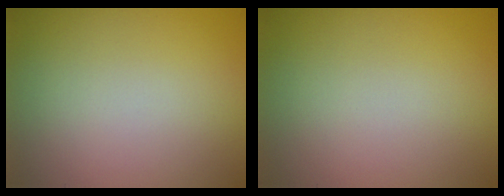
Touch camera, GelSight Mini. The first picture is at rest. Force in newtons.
{"total": 0.0}